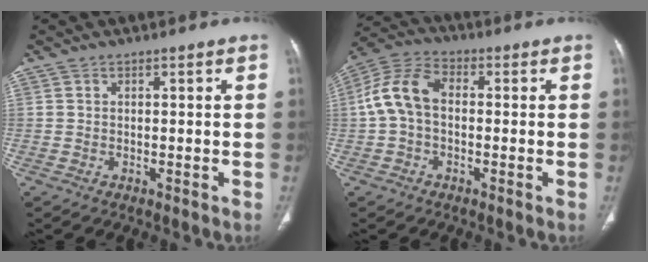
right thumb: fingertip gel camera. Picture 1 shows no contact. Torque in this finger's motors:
{"motor_torque": [-0.48, 0.43, 0.56, -0.52, 0.11]}